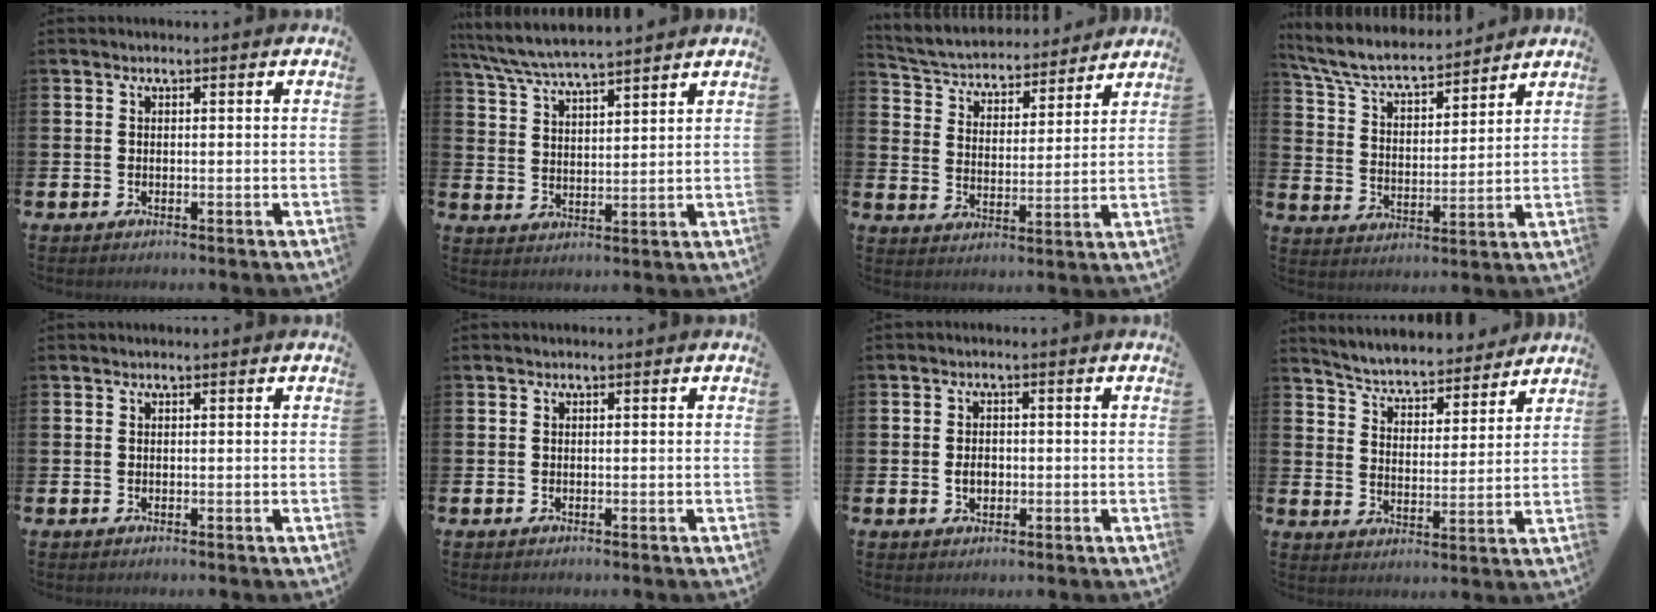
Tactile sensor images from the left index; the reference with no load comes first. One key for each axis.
{"total": 5.9, "fx": 5.7, "fy": 0.3, "fz": 1.6, "tx": -0.053, "ty": -0.030, "tz": 0.102}
{"total": 4.8, "fx": 4.5, "fy": 1.6, "fz": 0.3, "tx": -0.037, "ty": -0.041, "tz": 0.071}
{"total": 7.0, "fx": 6.4, "fy": 1.6, "fz": 2.3, "tx": -0.071, "ty": -0.045, "tz": 0.109}
{"total": 0.0}
{"total": 0.0}
{"total": 2.2, "fx": -0.3, "fy": 1.6, "fz": 1.5, "tx": -0.013, "ty": 0.000, "tz": -0.011}
{"total": 5.2, "fx": 5.1, "fy": 1.1, "fz": 0.6, "tx": -0.036, "ty": -0.045, "tz": 0.083}